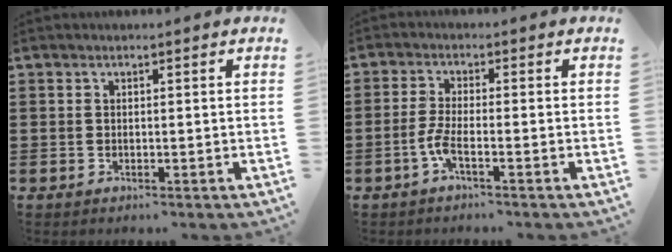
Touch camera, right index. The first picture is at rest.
{"total": 3.7, "force": [-1.8, 0.5, 3.2], "torque": [-0.086, -0.009, -0.041]}